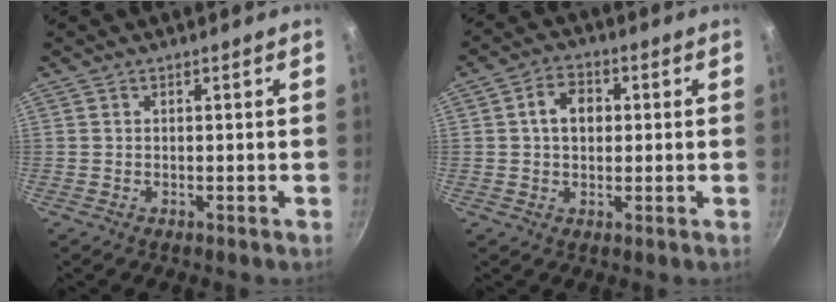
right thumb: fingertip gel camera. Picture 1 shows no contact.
{"total": 6.4, "force": [0.9, 4.7, 4.2], "torque": [-0.050, 0.012, 0.007]}